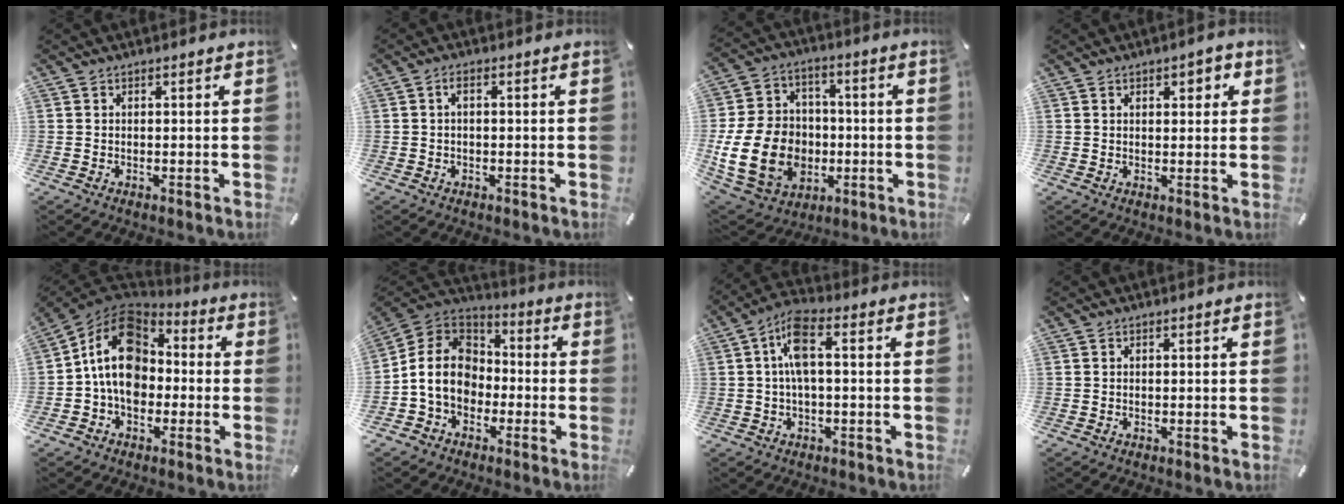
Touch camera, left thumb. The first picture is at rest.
{"total": 1.5, "force": [0.2, 0.7, 1.4], "torque": [-0.028, 0.004, 0.003]}
{"total": 19.2, "force": [-3.9, 15.0, 11.4], "torque": [-0.240, 0.025, -0.057]}
{"total": 2.7, "force": [1.3, 1.5, 1.9], "torque": [-0.024, 0.000, 0.017]}
{"total": 13.7, "force": [-0.3, 10.9, 8.4], "torque": [-0.169, 0.016, -0.006]}
{"total": 11.9, "force": [-3.1, 10.1, 5.6], "torque": [-0.144, 0.029, -0.056]}
{"total": 8.3, "force": [0.5, 3.3, 7.6], "torque": [-0.159, 0.007, 0.007]}
{"total": 0.0}